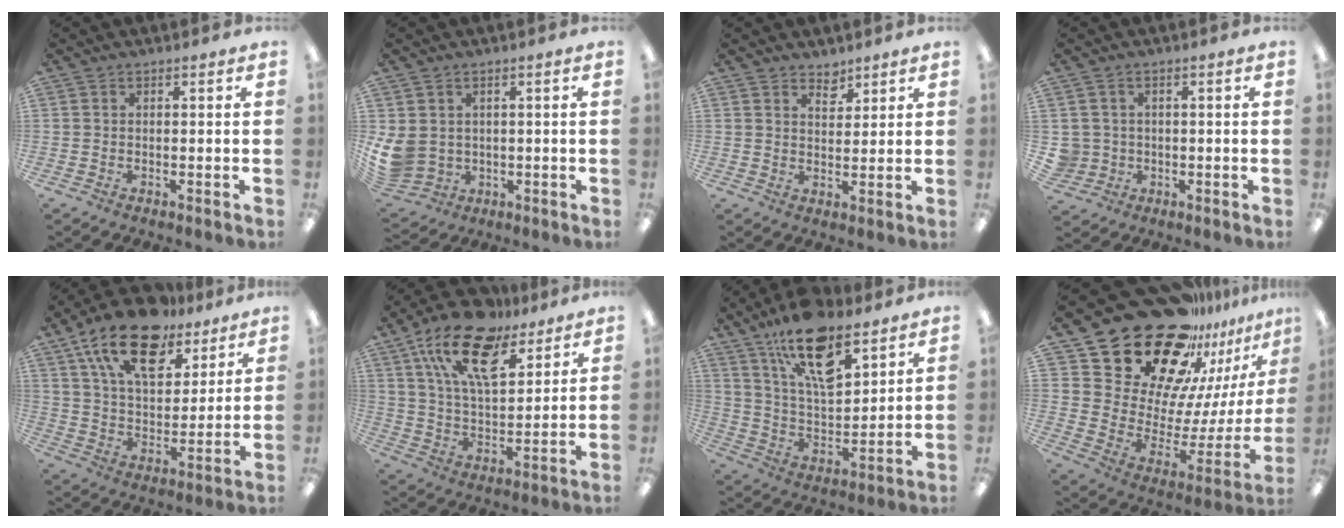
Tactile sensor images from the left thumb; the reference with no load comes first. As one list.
[{"total": 7.2, "force": [0.8, 6.4, 3.0], "torque": [-0.089, -0.004, 0.019]}, {"total": 4.0, "force": [3.5, 1.9, 0.6], "torque": [0.004, -0.025, 0.062]}, {"total": 3.7, "force": [0.0, 3.7, 0.1], "torque": [-0.012, 0.009, 0.003]}, {"total": 19.5, "force": [12.9, 9.9, 10.8], "torque": [-0.187, -0.065, 0.229]}, {"total": 18.9, "force": [12.4, 8.7, 11.3], "torque": [-0.200, -0.064, 0.221]}, {"total": 18.4, "force": [12.0, 7.7, 11.6], "torque": [-0.191, -0.061, 0.207]}, {"total": 28.5, "force": [21.6, 13.9, 12.4], "torque": [-0.206, -0.167, 0.410]}]